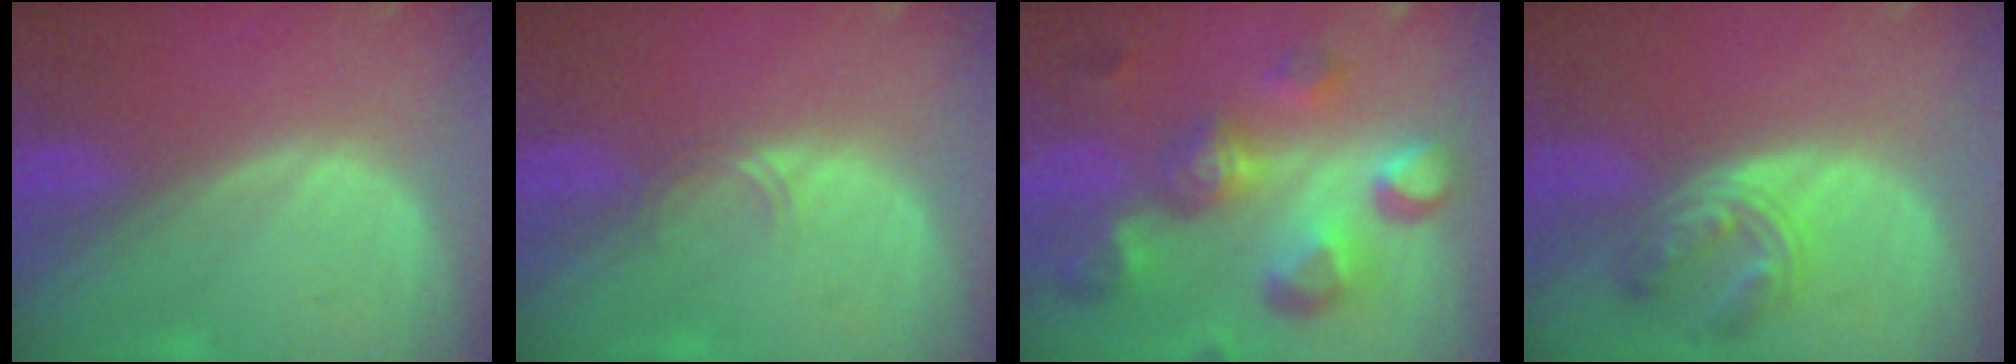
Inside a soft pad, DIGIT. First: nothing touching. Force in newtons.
{"total": 1.4, "press": 1.4, "slide": 0.2}
{"total": 11.3, "press": 10.0, "slide": 5.2}
{"total": 5.5, "press": 5.5, "slide": 0.5}